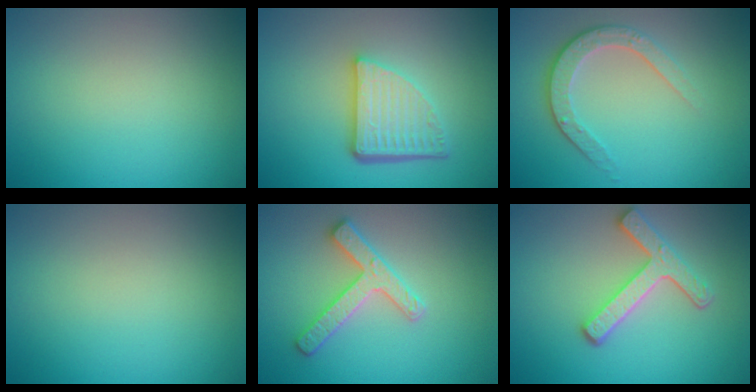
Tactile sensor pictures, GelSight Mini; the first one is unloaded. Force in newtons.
{"total": 5.2, "press": 3.6, "slide": 3.7}
{"total": 3.3, "press": 2.6, "slide": 2.1}
{"total": 0.0}
{"total": 2.9, "press": 2.9, "slide": 0.5}
{"total": 3.6, "press": 3.0, "slide": 2.0}